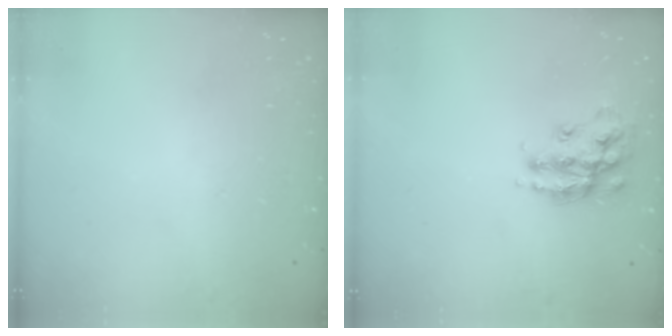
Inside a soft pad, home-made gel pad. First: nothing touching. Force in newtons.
{"total": 15.6, "press": 15.6, "slide": 0.9}